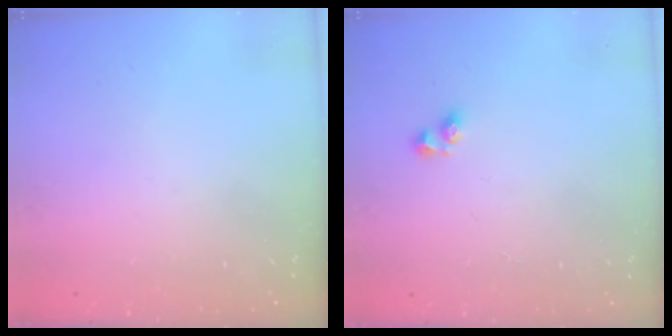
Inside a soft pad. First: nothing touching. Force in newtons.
{"total": 2.5, "press": 2.2, "slide": 1.3}